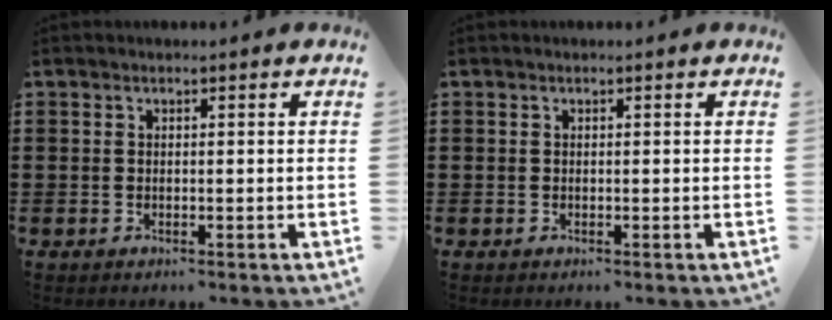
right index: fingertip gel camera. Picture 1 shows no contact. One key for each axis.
{"total": 0.0}